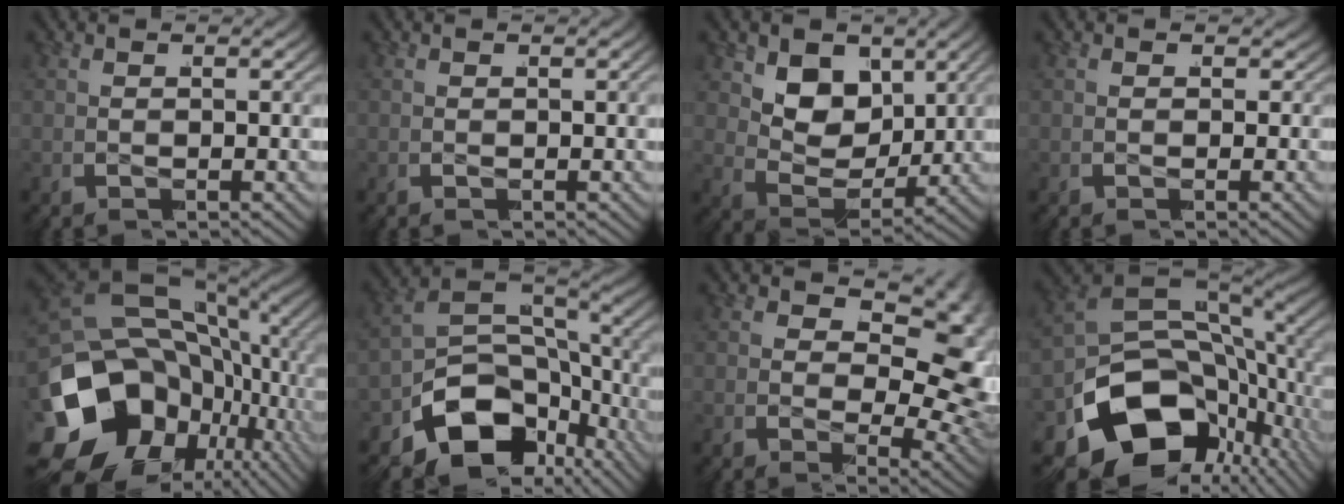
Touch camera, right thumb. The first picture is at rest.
{"total": 0.0}
{"total": 9.3, "force": [0.9, 6.8, 6.4], "torque": [-0.152, -0.025, 0.018]}
{"total": 2.8, "force": [0.1, 2.0, 2.0], "torque": [-0.027, -0.011, 0.003]}
{"total": 22.3, "force": [-2.4, 16.2, 15.1], "torque": [-0.282, -0.032, -0.044]}
{"total": 13.0, "force": [-4.3, 9.1, 8.3], "torque": [-0.178, -0.037, -0.063]}
{"total": 11.8, "force": [-0.2, 6.9, 9.6], "torque": [-0.137, -0.026, 0.008]}
{"total": 17.3, "force": [-4.1, 11.8, 12.0], "torque": [-0.230, -0.038, -0.055]}